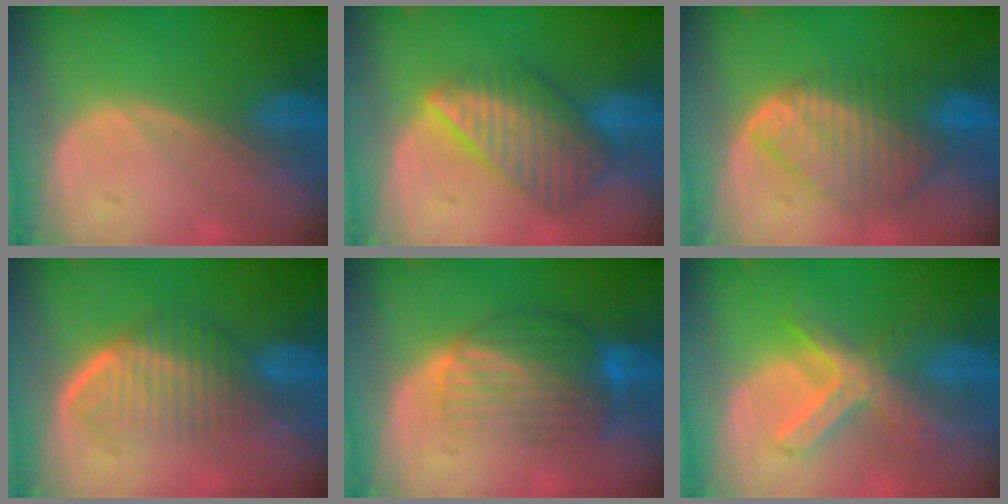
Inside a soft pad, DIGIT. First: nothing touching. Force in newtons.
{"total": 8.3, "press": 7.5, "slide": 3.6}
{"total": 8.5, "press": 7.6, "slide": 3.9}
{"total": 7.1, "press": 6.1, "slide": 3.6}
{"total": 8.3, "press": 7.3, "slide": 4.0}
{"total": 7.3, "press": 6.3, "slide": 3.8}